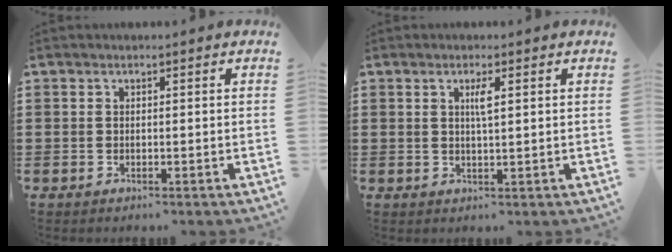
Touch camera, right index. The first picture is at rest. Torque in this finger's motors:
{"motor_torque": [0.22, -0.21, 0.16, 0.02]}